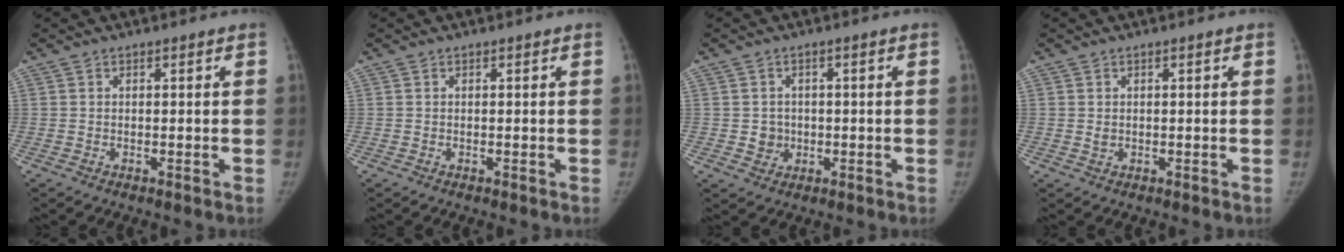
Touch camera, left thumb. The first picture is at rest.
{"total": 0.0}
{"total": 3.1, "force": [-0.3, 3.0, 0.9], "torque": [0.005, 0.005, -0.001]}
{"total": 1.0, "force": [0.1, 0.8, 0.5], "torque": [-0.007, -0.001, 0.004]}